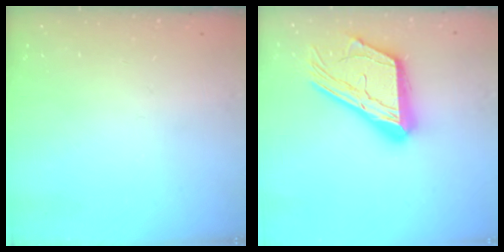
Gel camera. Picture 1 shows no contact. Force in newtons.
{"total": 23.5, "press": 23.4, "slide": 2.1}